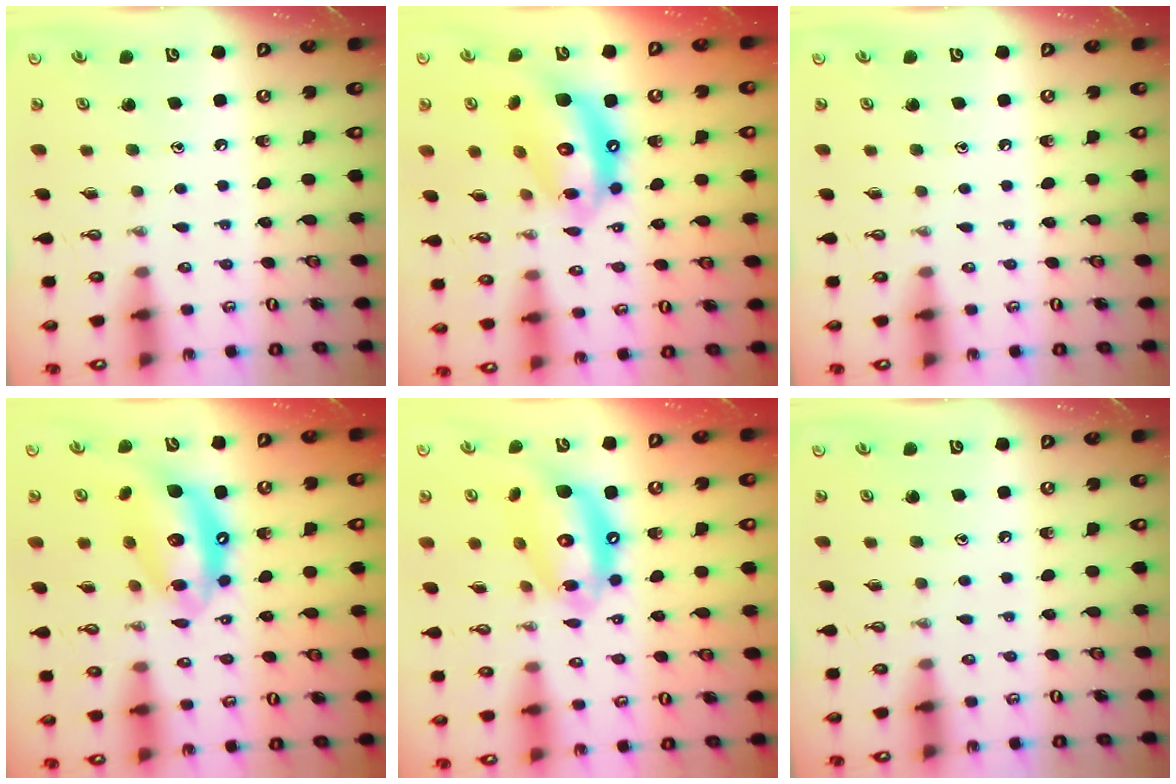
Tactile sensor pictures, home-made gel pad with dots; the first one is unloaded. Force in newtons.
{"total": 14.7, "press": 14.6, "slide": 1.4}
{"total": 0.0}
{"total": 14.1, "press": 14.1, "slide": 1.0}
{"total": 15.7, "press": 15.5, "slide": 1.8}
{"total": 0.0}